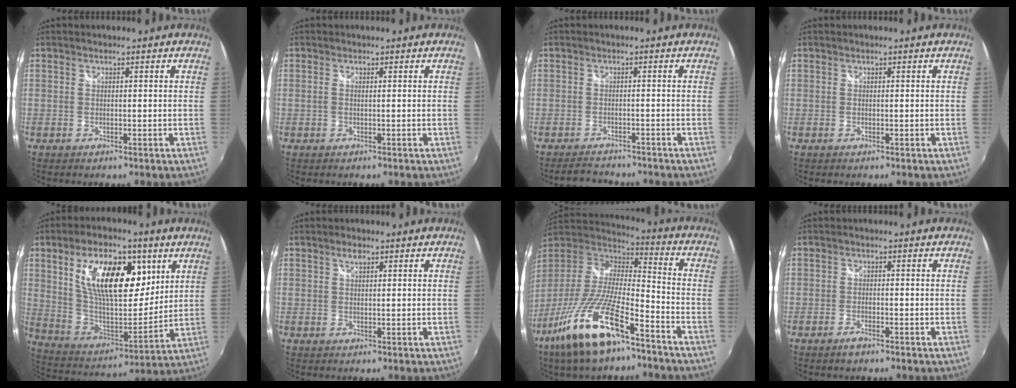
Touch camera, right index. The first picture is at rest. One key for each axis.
{"total": 0.6, "fx": 0.1, "fy": 0.0, "fz": 0.6, "tx": -0.015, "ty": 0.000, "tz": -0.002}
{"total": 4.1, "fx": -3.6, "fy": 1.8, "fz": 0.3, "tx": -0.022, "ty": 0.006, "tz": -0.060}
{"total": 0.0}
{"total": 21.0, "fx": 8.2, "fy": 10.1, "fz": 16.5, "tx": -0.288, "ty": 0.007, "tz": 0.152}
{"total": 1.3, "fx": 0.8, "fy": 0.5, "fz": 0.8, "tx": -0.014, "ty": 0.004, "tz": 0.013}
{"total": 20.3, "fx": -13.0, "fy": 5.0, "fz": 14.7, "tx": -0.299, "ty": -0.033, "tz": -0.244}
{"total": 1.7, "fx": -1.4, "fy": 0.4, "fz": 0.8, "tx": -0.021, "ty": -0.003, "tz": -0.030}